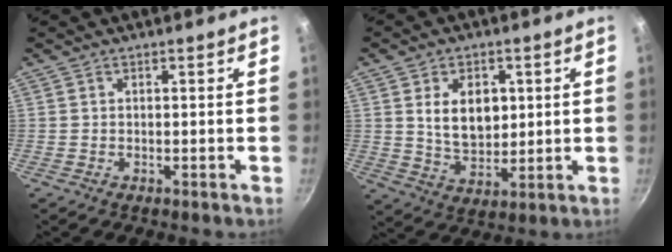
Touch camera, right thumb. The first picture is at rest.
{"total": 9.7, "force": [2.3, 6.5, 6.8], "torque": [-0.081, -0.018, 0.051]}